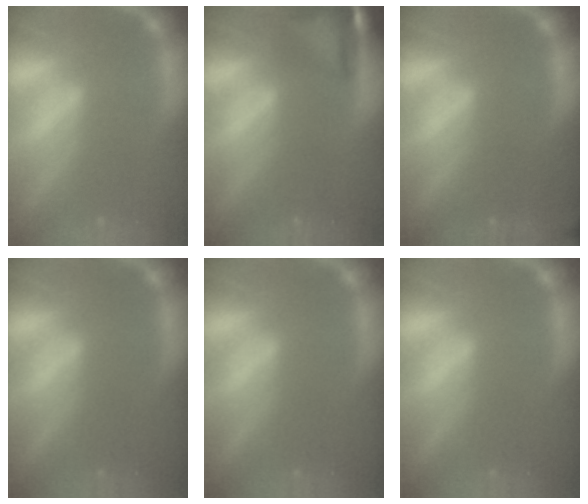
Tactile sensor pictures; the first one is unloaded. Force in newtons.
{"total": 5.9}
{"total": 7.0}
{"total": 0.0}
{"total": 0.0}
{"total": 0.0}